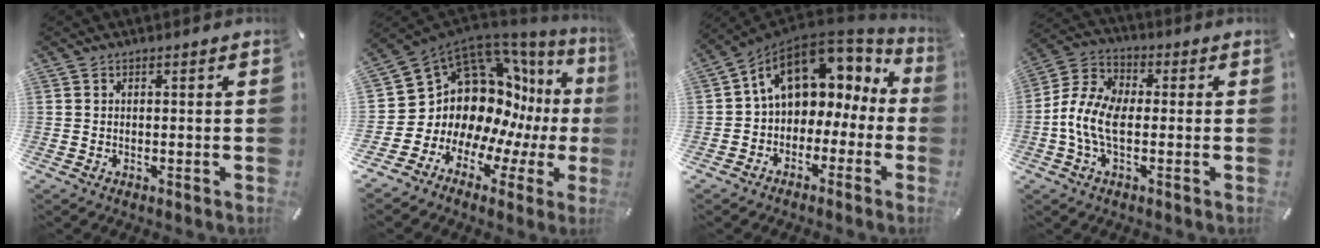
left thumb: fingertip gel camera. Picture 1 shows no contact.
{"total": 16.3, "force": [4.4, 13.1, 8.6], "torque": [-0.141, -0.099, 0.115]}
{"total": 11.8, "force": [4.9, 8.4, 6.6], "torque": [-0.123, -0.021, 0.091]}
{"total": 9.5, "force": [-2.4, 5.5, 7.4], "torque": [-0.168, 0.000, -0.045]}